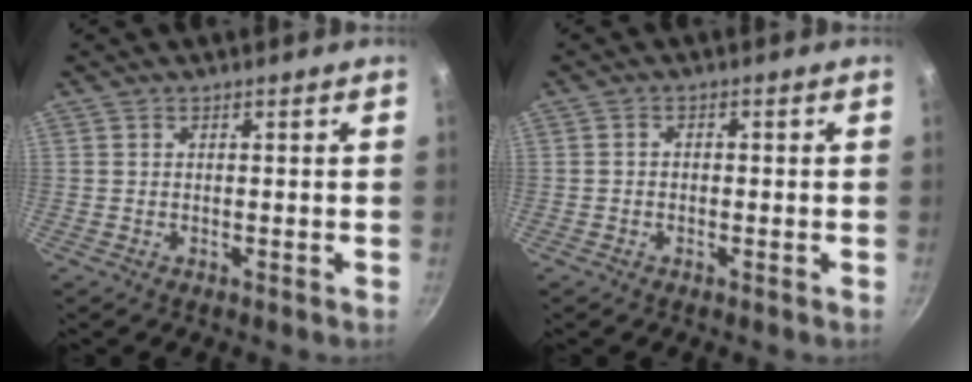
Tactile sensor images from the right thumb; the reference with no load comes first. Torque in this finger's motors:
{"motor_torque": [-0.32, -0.35, -0.33, -0.03, -0.02]}